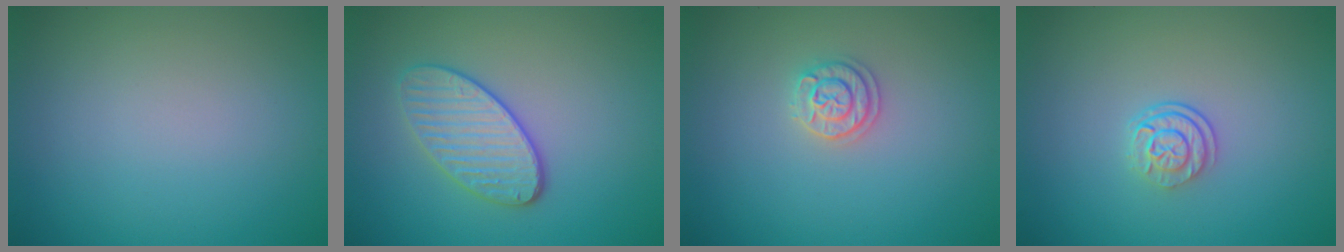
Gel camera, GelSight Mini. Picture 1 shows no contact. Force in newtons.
{"total": 3.4, "press": 3.2, "slide": 1.2}
{"total": 1.9, "press": 1.9, "slide": 0.2}
{"total": 2.4, "press": 1.8, "slide": 1.6}